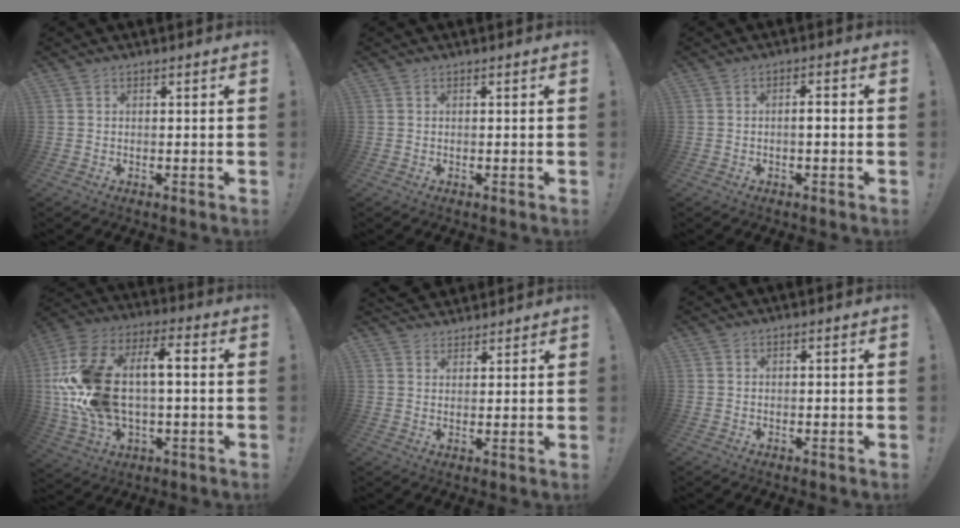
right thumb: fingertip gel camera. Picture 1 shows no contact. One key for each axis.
{"total": 0.0}
{"total": 2.6, "fx": -0.8, "fy": 0.5, "fz": 2.4, "tx": -0.038, "ty": 0.003, "tz": -0.017}
{"total": 21.7, "fx": 1.2, "fy": 12.8, "fz": 17.4, "tx": -0.343, "ty": 0.020, "tz": 0.025}
{"total": 4.2, "fx": 3.7, "fy": 2.1, "fz": 0.0, "tx": 0.004, "ty": -0.023, "tz": 0.071}
{"total": 0.0}